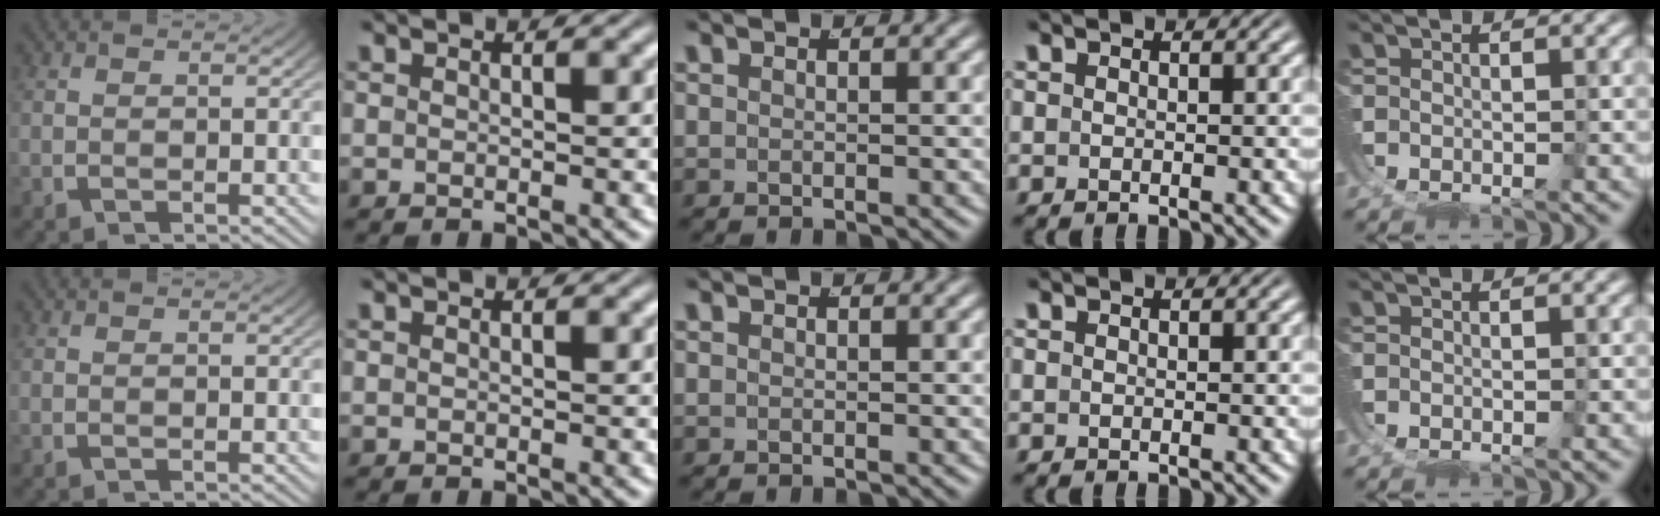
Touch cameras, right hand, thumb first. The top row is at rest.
{"little": {"total": 0.5, "force": [-0.3, 0.4, 0.2], "torque": [-0.007, -0.001, -0.005]}}